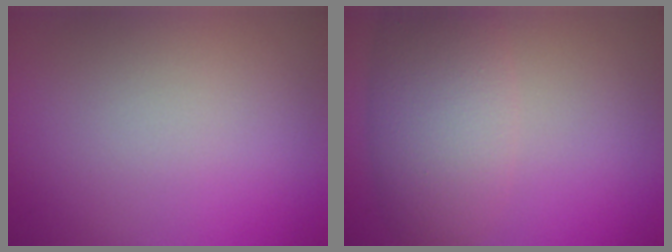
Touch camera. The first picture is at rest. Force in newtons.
{"total": 5.9, "press": 5.9, "slide": 0.0}